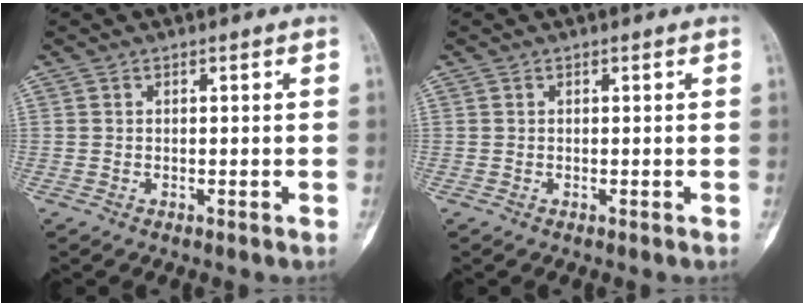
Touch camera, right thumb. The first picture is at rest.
{"total": 0.0}